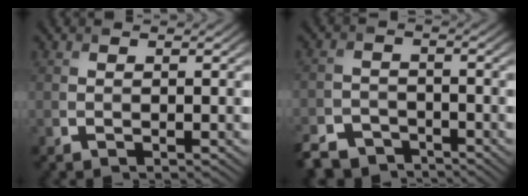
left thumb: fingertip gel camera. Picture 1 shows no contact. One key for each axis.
{"total": 6.0, "fx": -4.9, "fy": 2.9, "fz": 1.8, "tx": -0.040, "ty": -0.012, "tz": -0.099}